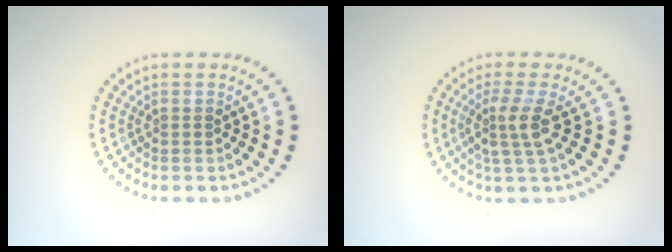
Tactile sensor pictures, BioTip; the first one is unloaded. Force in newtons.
{"total": 2.7, "press": 2.0, "slide": 1.8}